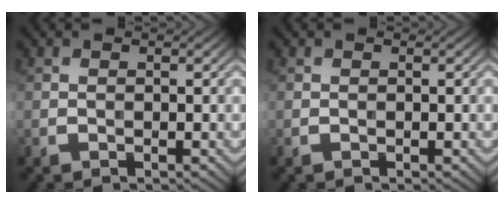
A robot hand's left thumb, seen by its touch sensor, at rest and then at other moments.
{"total": 0.0}